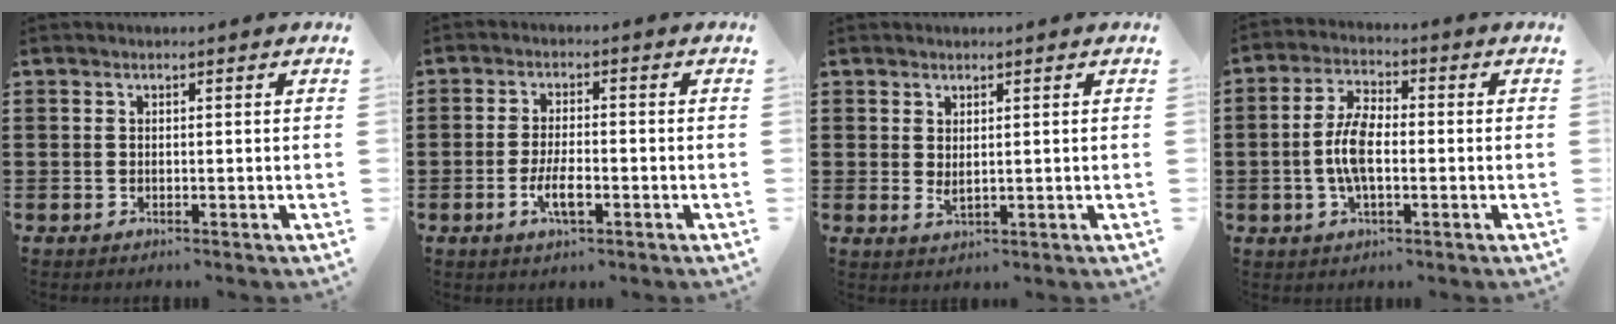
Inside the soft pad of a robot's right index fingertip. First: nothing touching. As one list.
[{"total": 4.6, "force": [-1.9, 1.5, 4.0], "torque": [-0.079, -0.001, -0.036]}, {"total": 1.4, "force": [0.9, 0.3, 1.1], "torque": [-0.021, -0.002, 0.018]}, {"total": 6.9, "force": [-0.9, 3.1, 6.1], "torque": [-0.137, 0.001, -0.024]}]